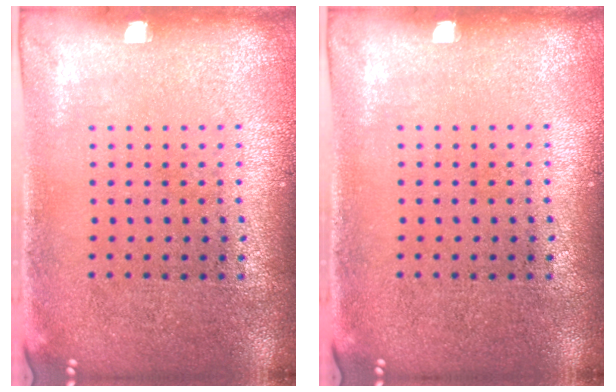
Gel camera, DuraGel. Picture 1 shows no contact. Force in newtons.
{"total": 0.0}